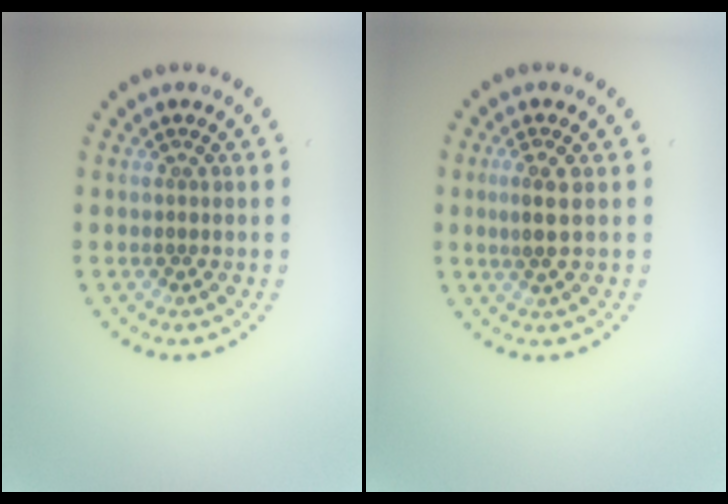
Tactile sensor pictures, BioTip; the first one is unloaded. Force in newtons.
{"total": 2.0, "press": 1.8, "slide": 0.9}